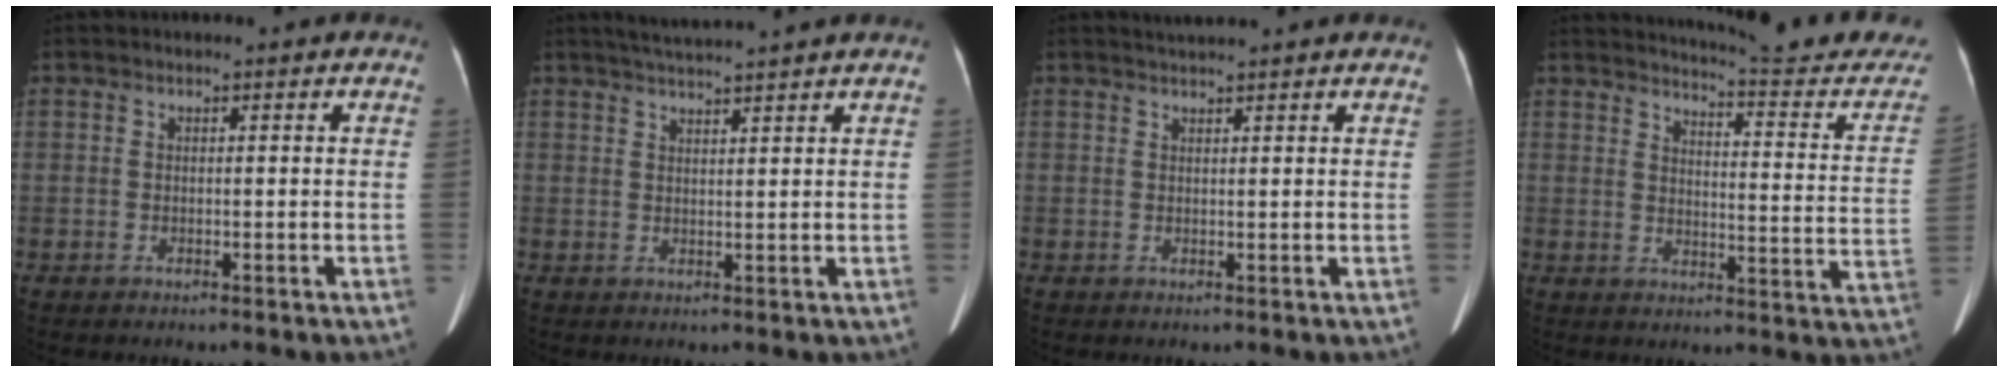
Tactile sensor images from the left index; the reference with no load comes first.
{"total": 5.6, "force": [4.9, -1.2, 2.4], "torque": [-0.038, 0.018, 0.078]}
{"total": 2.6, "force": [2.4, -0.4, 0.8], "torque": [-0.011, 0.018, 0.039]}
{"total": 19.0, "force": [18.3, 0.8, 5.0], "torque": [-0.061, -0.103, 0.205]}